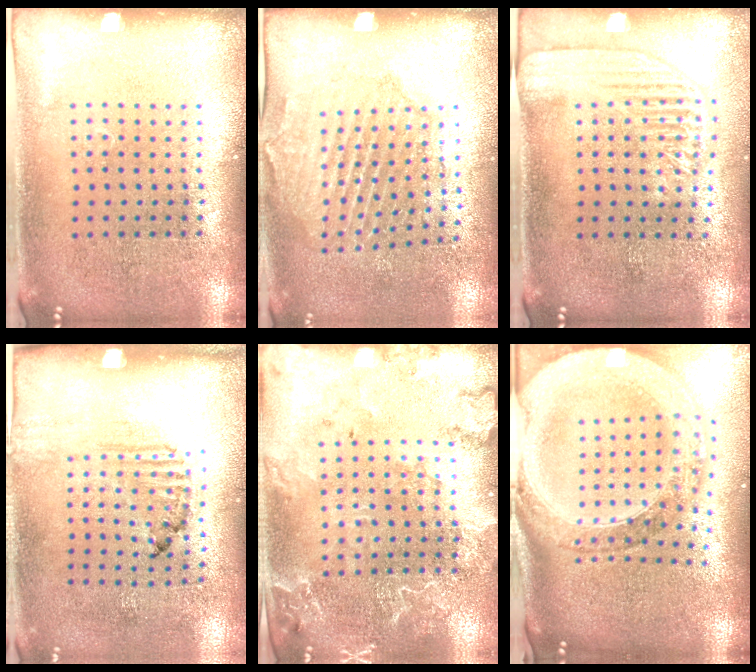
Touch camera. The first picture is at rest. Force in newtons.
{"total": 1.6, "press": 1.5, "slide": 0.5}
{"total": 2.1, "press": 1.9, "slide": 0.9}
{"total": 1.7, "press": 1.0, "slide": 1.4}
{"total": 2.3, "press": 2.2, "slide": 0.4}
{"total": 3.0, "press": 2.5, "slide": 1.6}